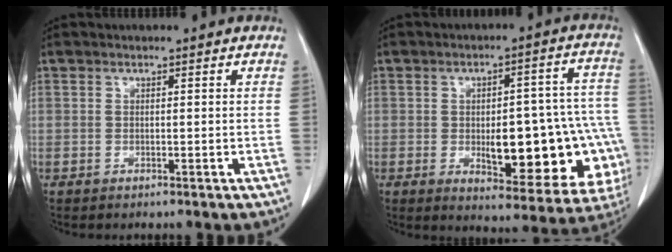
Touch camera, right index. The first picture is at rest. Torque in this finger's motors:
{"motor_torque": [1.00, -0.64, 0.35, 0.08]}